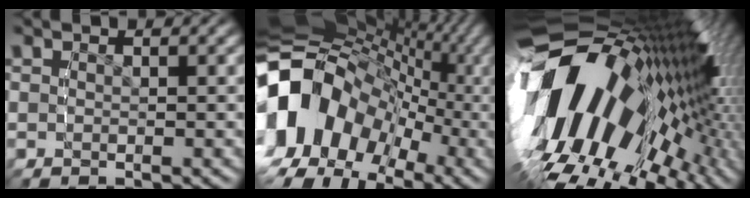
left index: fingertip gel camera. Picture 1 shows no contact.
{"total": 24.3, "force": [-0.3, 17.9, 16.4], "torque": [-0.294, -0.001, -0.029]}
{"total": 32.9, "force": [-1.1, 20.7, 25.5], "torque": [-0.398, -0.002, -0.023]}